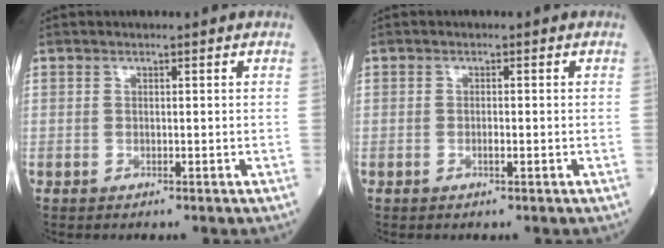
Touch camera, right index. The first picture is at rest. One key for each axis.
{"total": 0.9, "fx": -0.4, "fy": 0.2, "fz": 0.8, "tx": -0.017, "ty": 0.001, "tz": -0.007}